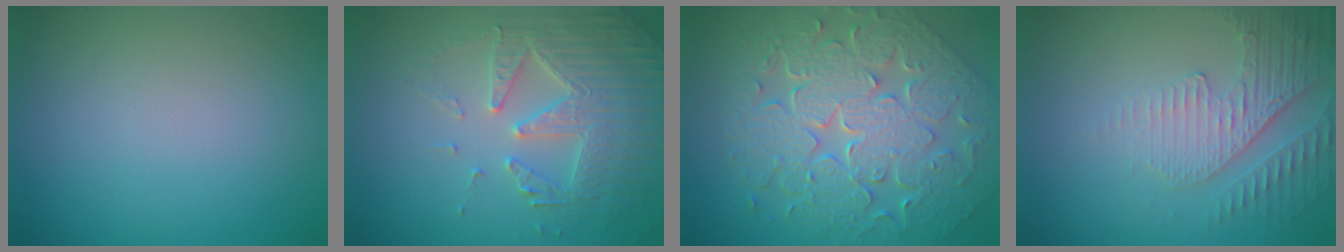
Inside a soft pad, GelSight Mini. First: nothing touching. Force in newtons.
{"total": 4.8, "press": 4.4, "slide": 2.0}
{"total": 9.2, "press": 6.8, "slide": 6.2}
{"total": 5.0, "press": 3.2, "slide": 3.8}